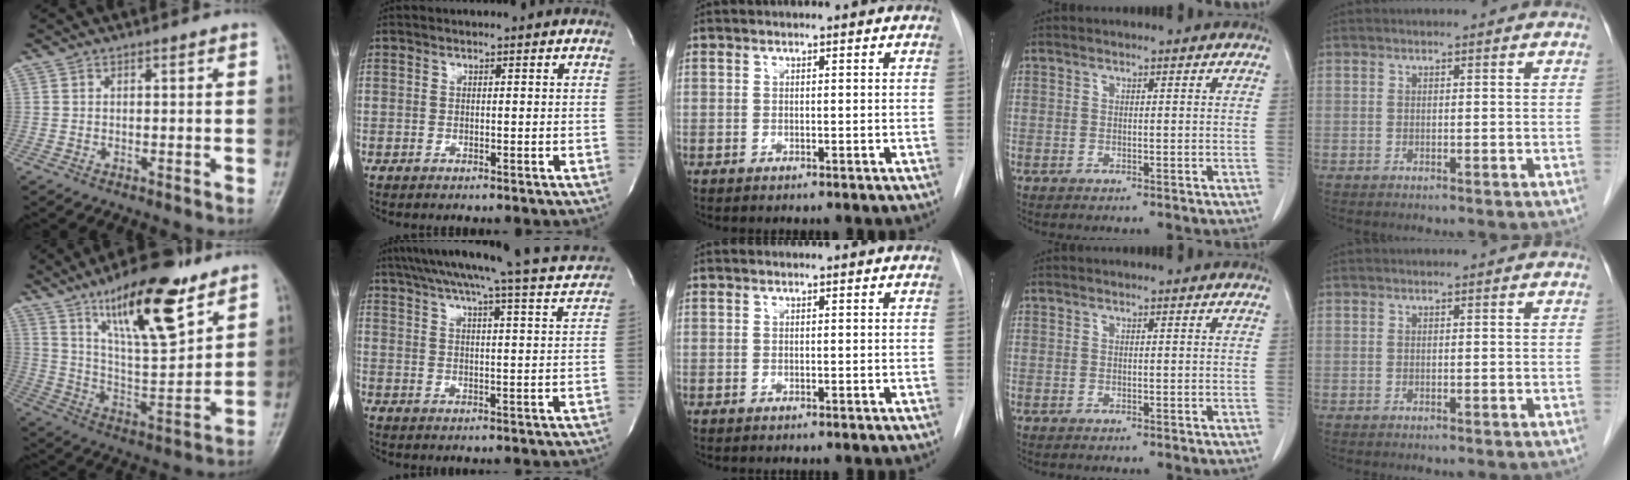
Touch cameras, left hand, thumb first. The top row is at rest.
{"thumb": {"total": 19.7, "force": [12.0, 6.0, 14.4], "torque": [-0.208, -0.062, 0.214]}, "index": {"total": 22.0, "force": [20.0, 0.1, 9.2], "torque": [-0.153, -0.027, 0.252]}}